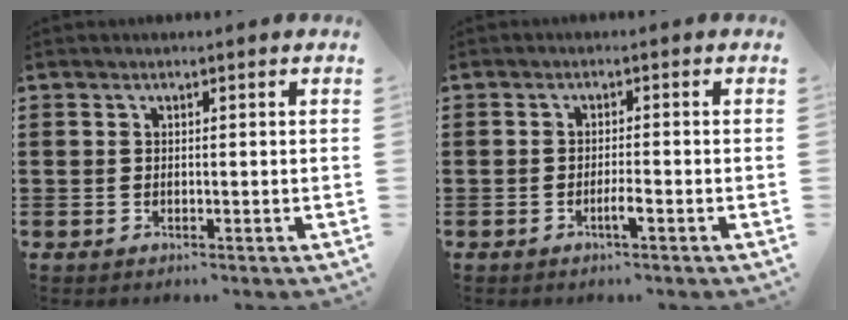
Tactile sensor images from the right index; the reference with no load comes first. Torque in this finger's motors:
{"motor_torque": [1.03, 0.62, 0.07, 0.03]}